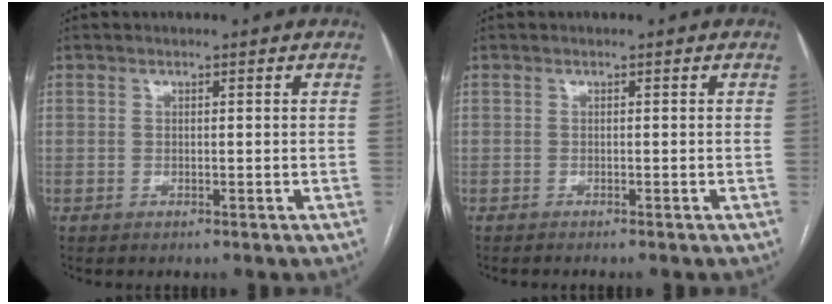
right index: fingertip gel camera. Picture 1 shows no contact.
{"total": 2.5, "force": [-2.3, 0.1, 1.2], "torque": [-0.015, -0.002, -0.027]}